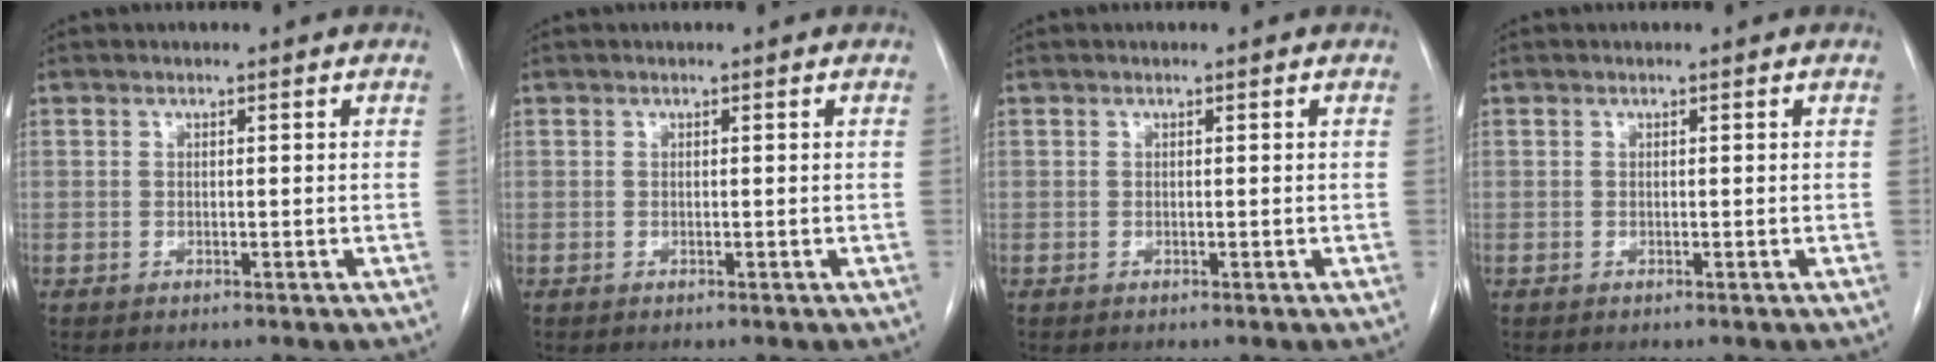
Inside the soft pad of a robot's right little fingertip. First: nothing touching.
{"total": 0.0}
{"total": 0.0}
{"total": 0.0}